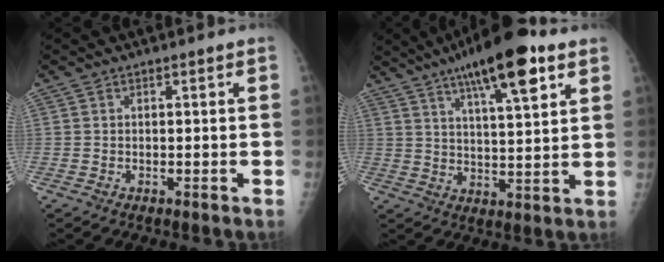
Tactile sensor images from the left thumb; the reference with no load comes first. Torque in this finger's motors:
{"motor_torque": [2.02, 1.56, 1.59, -1.19, 0.38]}